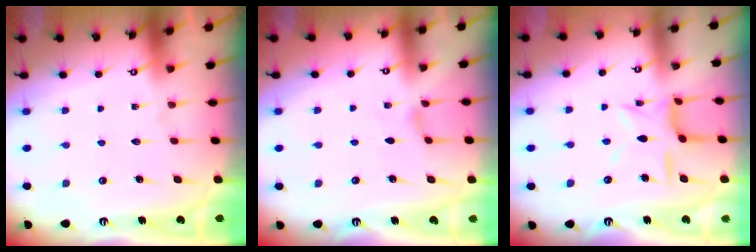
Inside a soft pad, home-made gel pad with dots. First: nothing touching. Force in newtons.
{"total": 1.7, "press": 1.6, "slide": 0.4}
{"total": 10.6, "press": 10.5, "slide": 0.9}